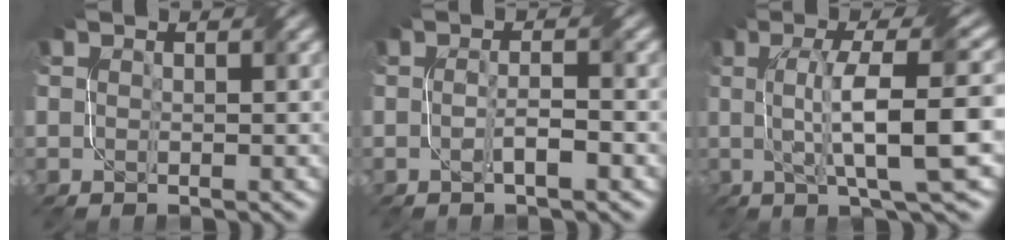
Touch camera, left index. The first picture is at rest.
{"total": 2.1, "force": [-0.8, 0.3, 1.9], "torque": [-0.036, 0.004, -0.016]}
{"total": 10.0, "force": [0.1, 2.0, 9.8], "torque": [-0.139, 0.010, 0.003]}